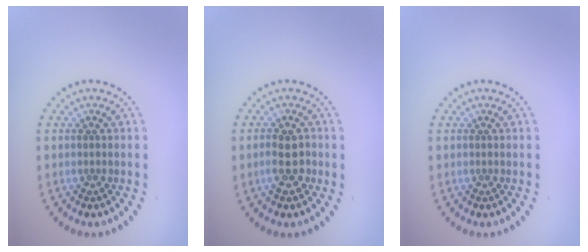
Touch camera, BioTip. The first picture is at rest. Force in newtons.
{"total": 2.7, "press": 2.6, "slide": 0.5}
{"total": 0.0}